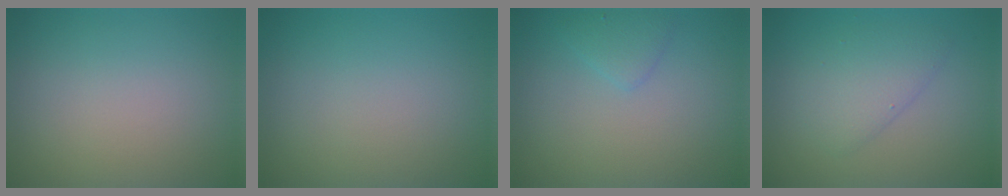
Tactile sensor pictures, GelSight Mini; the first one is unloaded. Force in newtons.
{"total": 0.0}
{"total": 1.5, "press": 1.5, "slide": 0.1}
{"total": 3.0, "press": 3.0, "slide": 0.3}